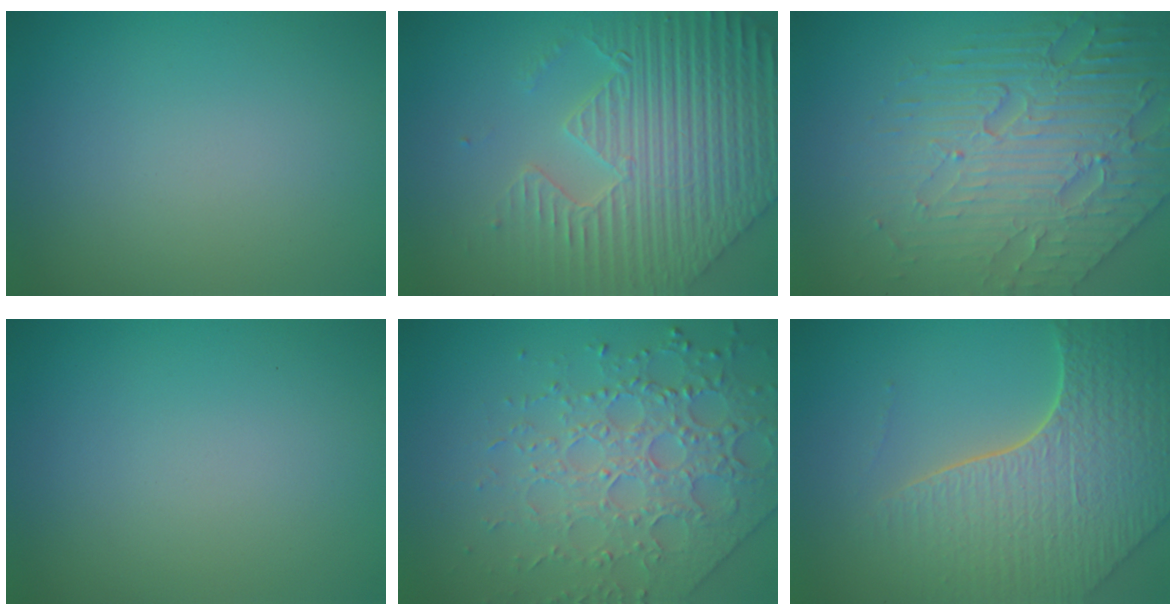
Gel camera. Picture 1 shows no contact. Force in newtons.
{"total": 8.2, "press": 6.4, "slide": 5.1}
{"total": 7.3, "press": 5.5, "slide": 4.8}
{"total": 0.0}
{"total": 5.2, "press": 4.7, "slide": 2.1}
{"total": 7.8, "press": 5.7, "slide": 5.4}